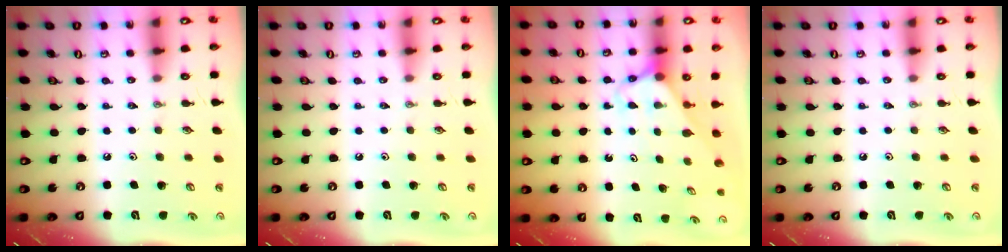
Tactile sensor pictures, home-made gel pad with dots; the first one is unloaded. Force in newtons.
{"total": 0.0}
{"total": 2.8, "press": 2.8, "slide": 0.1}
{"total": 0.0}